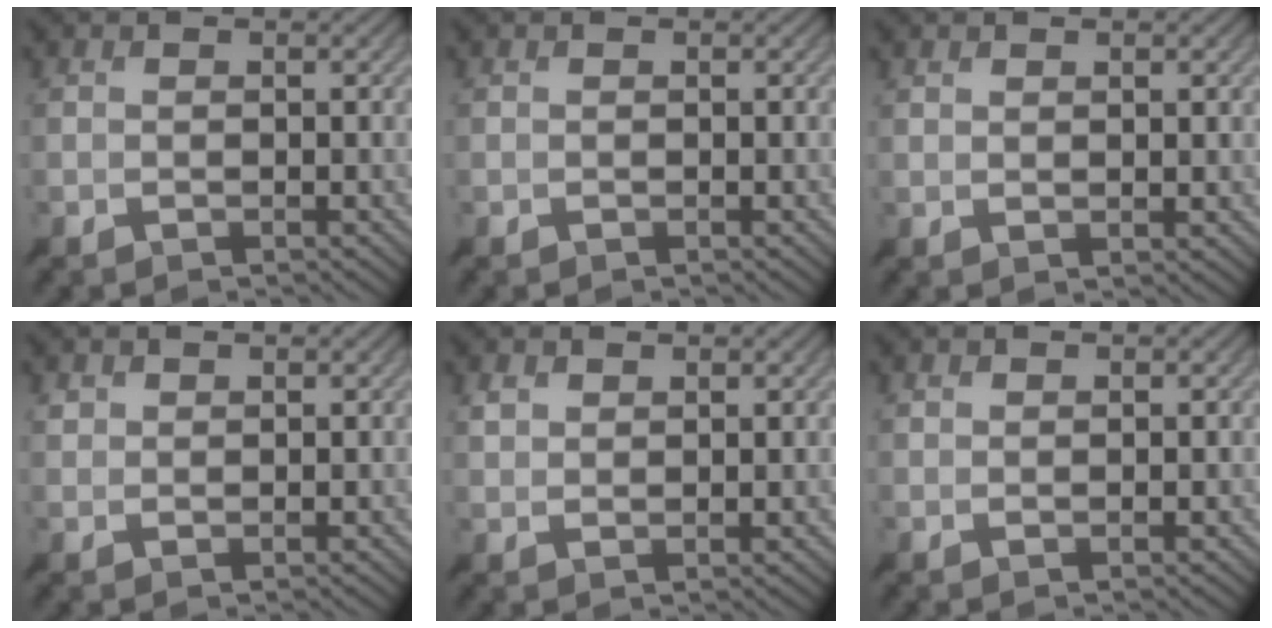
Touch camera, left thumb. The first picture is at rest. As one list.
[{"total": 0.0}, {"total": 2.4, "force": [1.7, -1.6, -0.2], "torque": [0.019, 0.020, 0.023]}, {"total": 2.7, "force": [2.7, -0.4, 0.4], "torque": [-0.008, 0.023, 0.041]}, {"total": 3.6, "force": [2.9, -2.1, -0.2], "torque": [0.013, 0.028, 0.056]}, {"total": 2.5, "force": [2.0, -1.5, -0.1], "torque": [0.016, 0.021, 0.028]}]